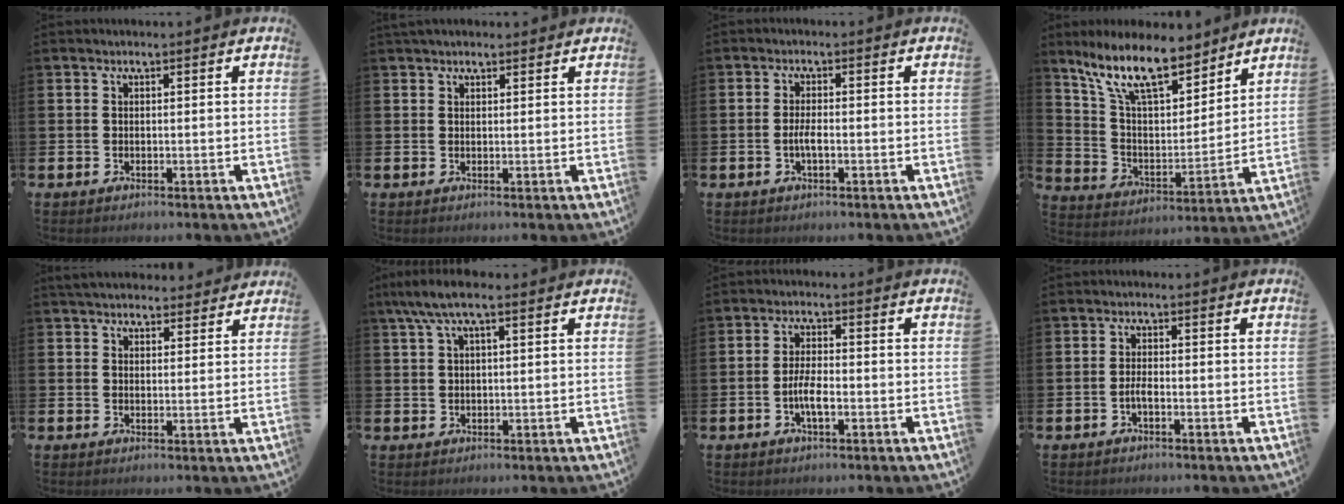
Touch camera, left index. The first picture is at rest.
{"total": 1.7, "force": [1.5, 0.6, 0.4], "torque": [0.003, 0.003, 0.024]}
{"total": 2.1, "force": [-0.6, 0.6, 1.9], "torque": [-0.030, 0.000, -0.013]}
{"total": 12.9, "force": [10.4, 4.2, 6.3], "torque": [-0.147, -0.052, 0.186]}
{"total": 4.2, "force": [4.1, 1.0, 0.6], "torque": [-0.014, -0.015, 0.076]}
{"total": 5.0, "force": [3.0, 1.4, 3.7], "torque": [-0.070, 0.000, 0.052]}
{"total": 3.6, "force": [-1.0, 1.3, 3.2], "torque": [-0.066, -0.003, -0.024]}
{"total": 1.5, "force": [-0.7, 0.4, 1.2], "torque": [-0.018, -0.002, -0.015]}